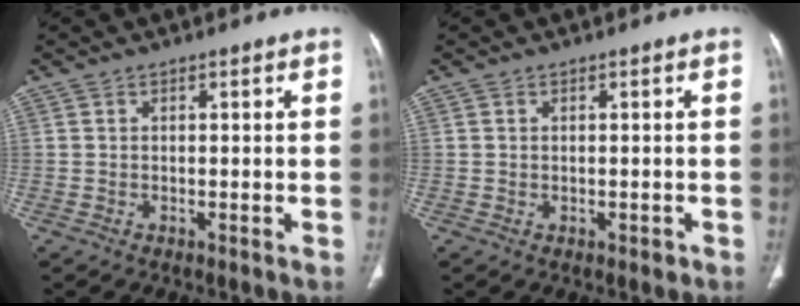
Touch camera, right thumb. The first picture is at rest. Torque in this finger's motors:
{"motor_torque": [-0.30, -0.01, -0.16, 0.03, 0.07]}